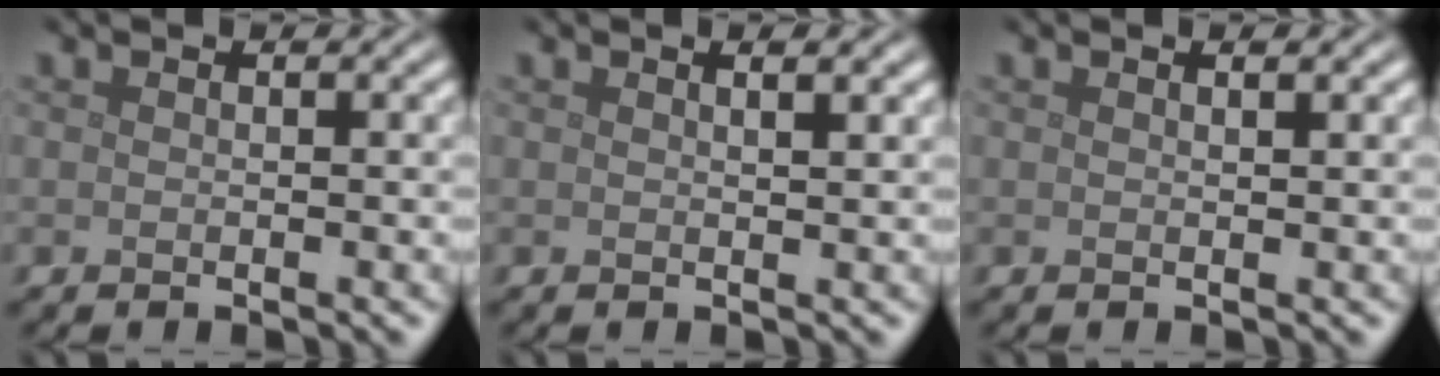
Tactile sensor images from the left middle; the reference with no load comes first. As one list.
[{"total": 1.7, "force": [1.0, 0.5, 1.3], "torque": [-0.014, 0.005, 0.006]}, {"total": 0.7, "force": [0.5, 0.2, 0.5], "torque": [-0.005, 0.004, 0.007]}]